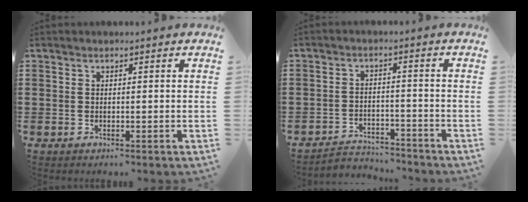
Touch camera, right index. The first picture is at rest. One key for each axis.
{"total": 3.4, "fx": -3.3, "fy": 0.7, "fz": 0.2, "tx": -0.011, "ty": 0.004, "tz": -0.070}